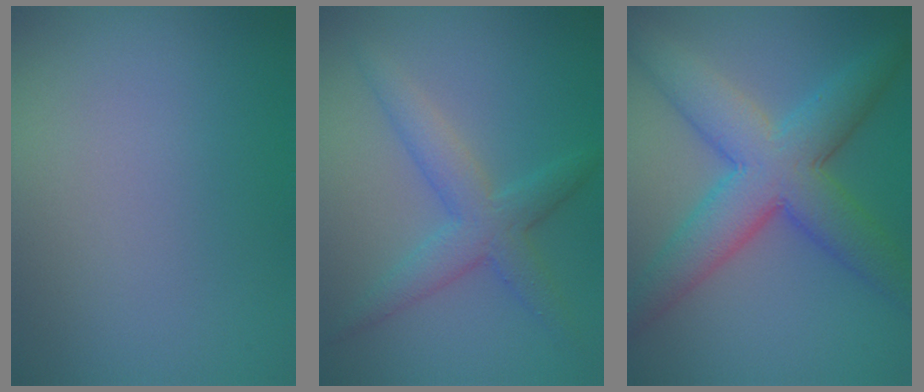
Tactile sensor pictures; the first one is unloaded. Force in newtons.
{"total": 3.9, "press": 3.9, "slide": 0.0}
{"total": 8.2, "press": 8.2, "slide": 0.2}